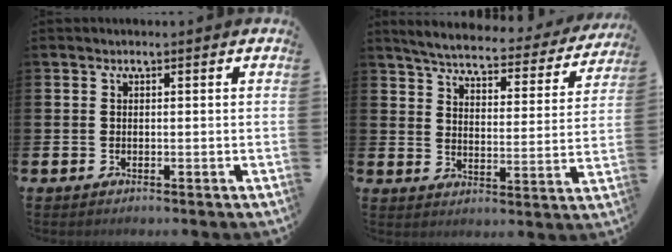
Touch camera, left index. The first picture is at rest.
{"total": 5.0, "force": [4.6, 0.8, 1.7], "torque": [-0.060, -0.033, 0.073]}